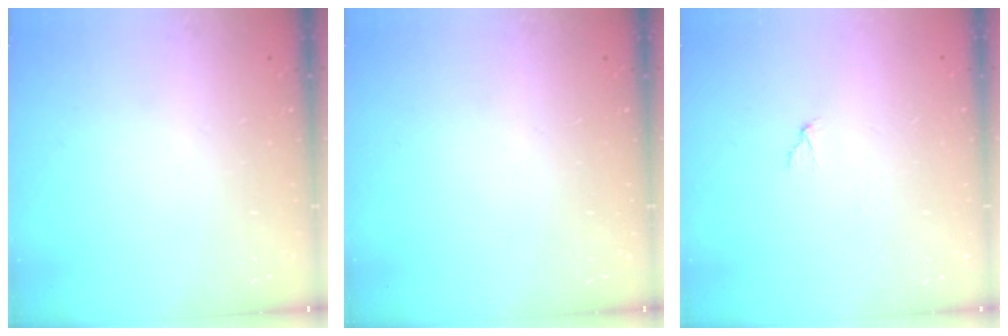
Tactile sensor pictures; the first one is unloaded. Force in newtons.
{"total": 0.0}
{"total": 2.0, "press": 2.0, "slide": 0.1}